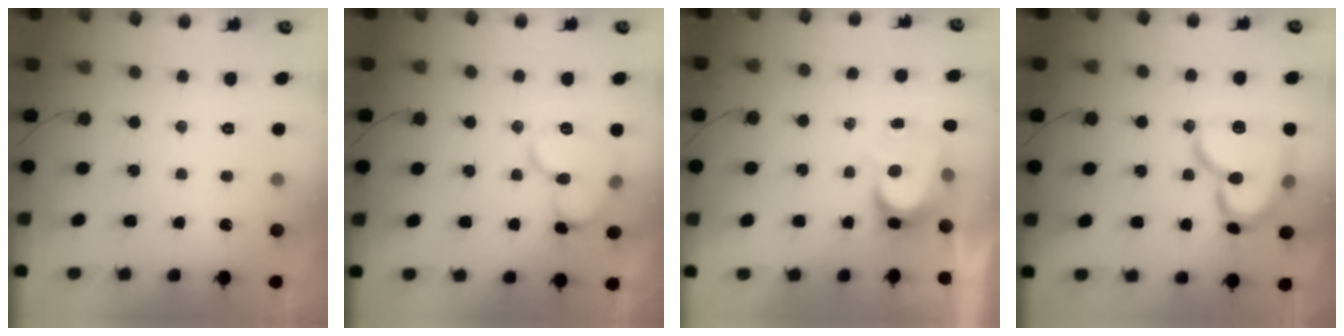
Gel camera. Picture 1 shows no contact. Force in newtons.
{"total": 11.3, "press": 11.3, "slide": 0.6}
{"total": 7.1, "press": 7.1, "slide": 0.7}
{"total": 18.2, "press": 18.1, "slide": 2.1}